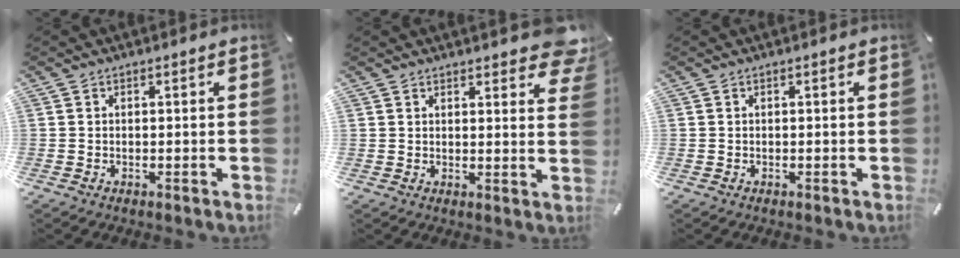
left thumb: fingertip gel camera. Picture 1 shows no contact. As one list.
[{"total": 5.5, "force": [4.3, 2.5, 2.4], "torque": [-0.017, -0.028, 0.075]}, {"total": 0.0}]